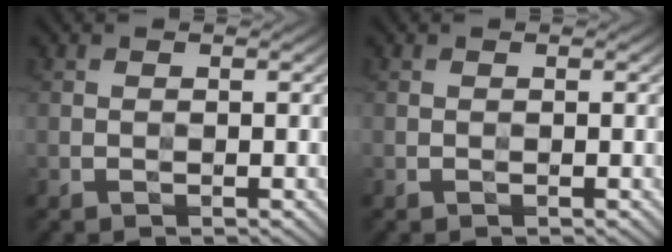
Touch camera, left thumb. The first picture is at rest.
{"total": 0.0}